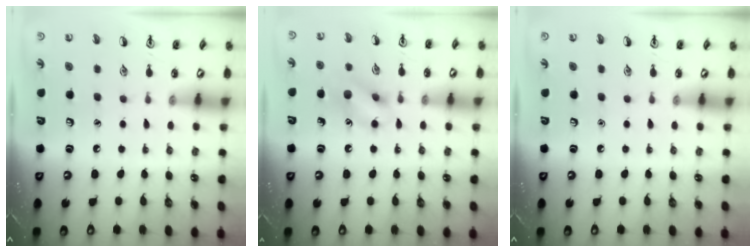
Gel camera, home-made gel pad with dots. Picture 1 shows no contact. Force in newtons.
{"total": 9.9, "press": 9.9, "slide": 0.7}
{"total": 0.0}